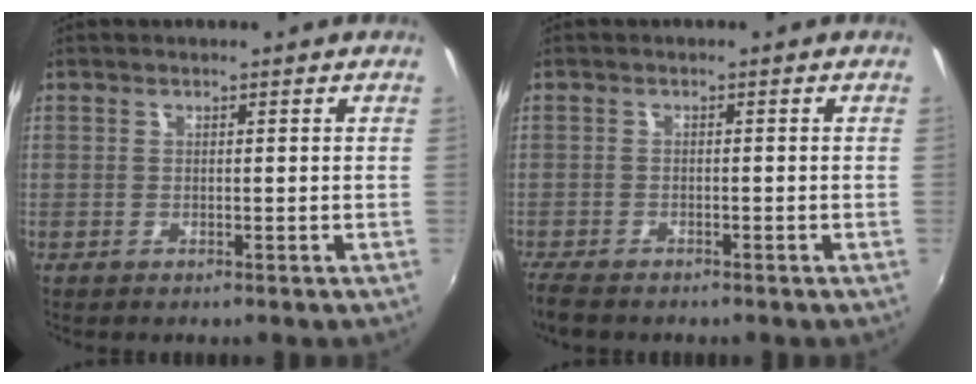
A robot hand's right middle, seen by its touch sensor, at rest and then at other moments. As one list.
[{"total": 4.6, "force": [-4.1, 0.8, 2.0], "torque": [-0.054, -0.026, -0.079]}]